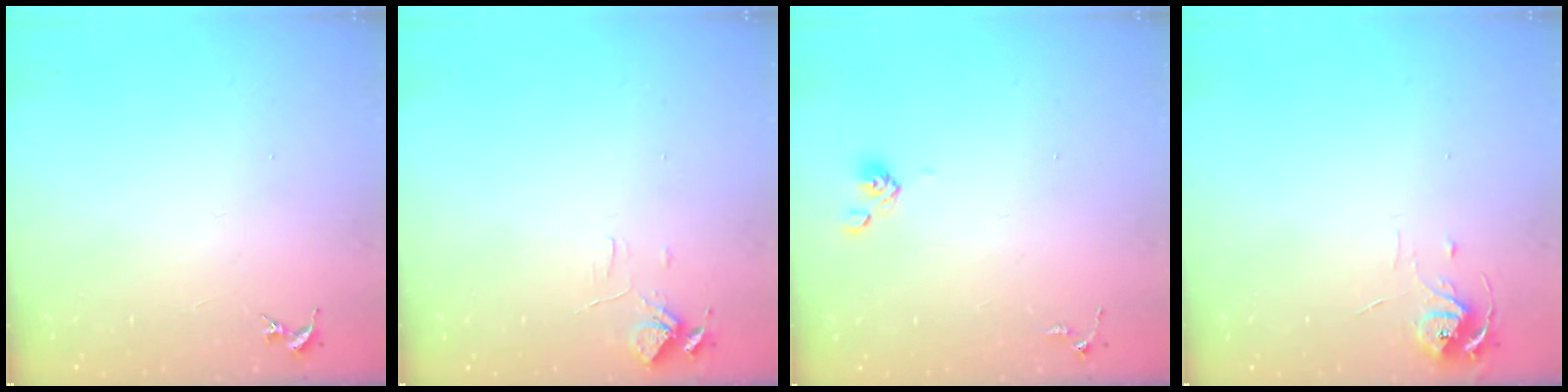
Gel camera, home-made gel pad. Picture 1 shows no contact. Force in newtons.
{"total": 5.7, "press": 5.6, "slide": 0.6}
{"total": 4.6, "press": 4.5, "slide": 1.1}
{"total": 5.9, "press": 5.9, "slide": 0.5}